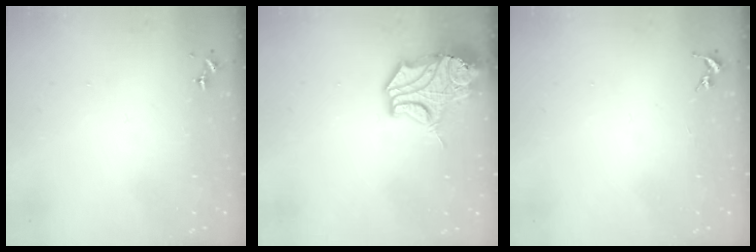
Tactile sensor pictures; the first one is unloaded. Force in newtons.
{"total": 14.6, "press": 14.5, "slide": 2.0}
{"total": 0.0}